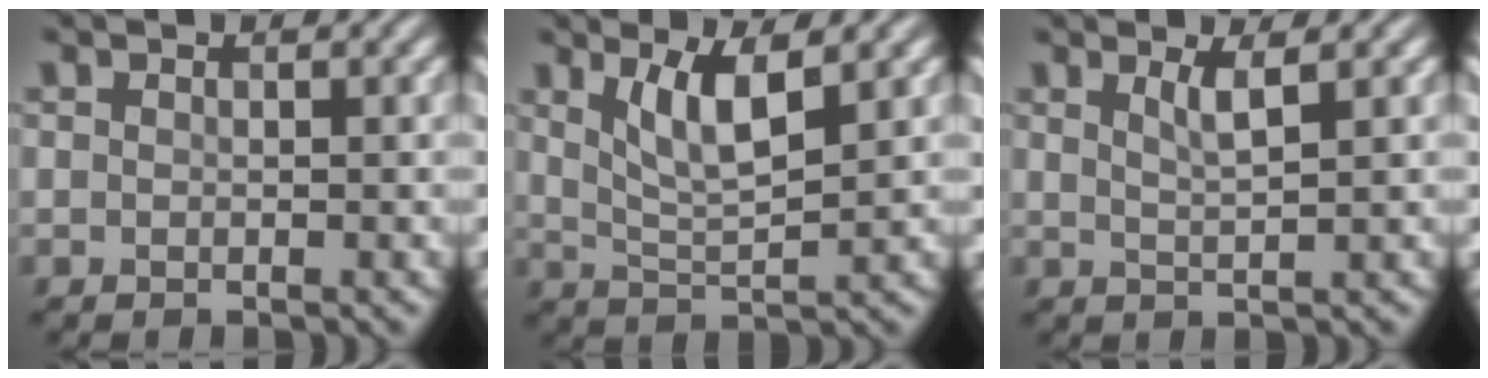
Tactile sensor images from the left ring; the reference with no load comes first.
{"total": 4.1, "force": [1.9, 1.0, 3.5], "torque": [-0.072, -0.007, 0.040]}
{"total": 2.0, "force": [1.0, 0.5, 1.7], "torque": [-0.025, 0.000, 0.014]}